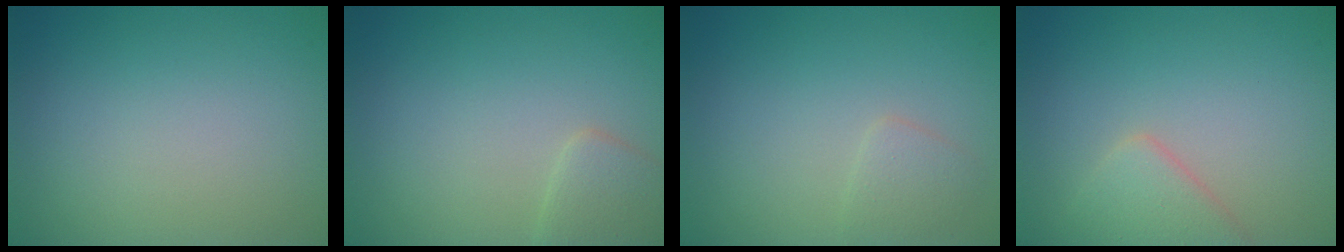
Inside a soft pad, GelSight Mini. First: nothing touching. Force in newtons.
{"total": 2.0, "press": 2.0, "slide": 0.0}
{"total": 1.3, "press": 1.3, "slide": 0.1}
{"total": 2.6, "press": 2.6, "slide": 0.2}